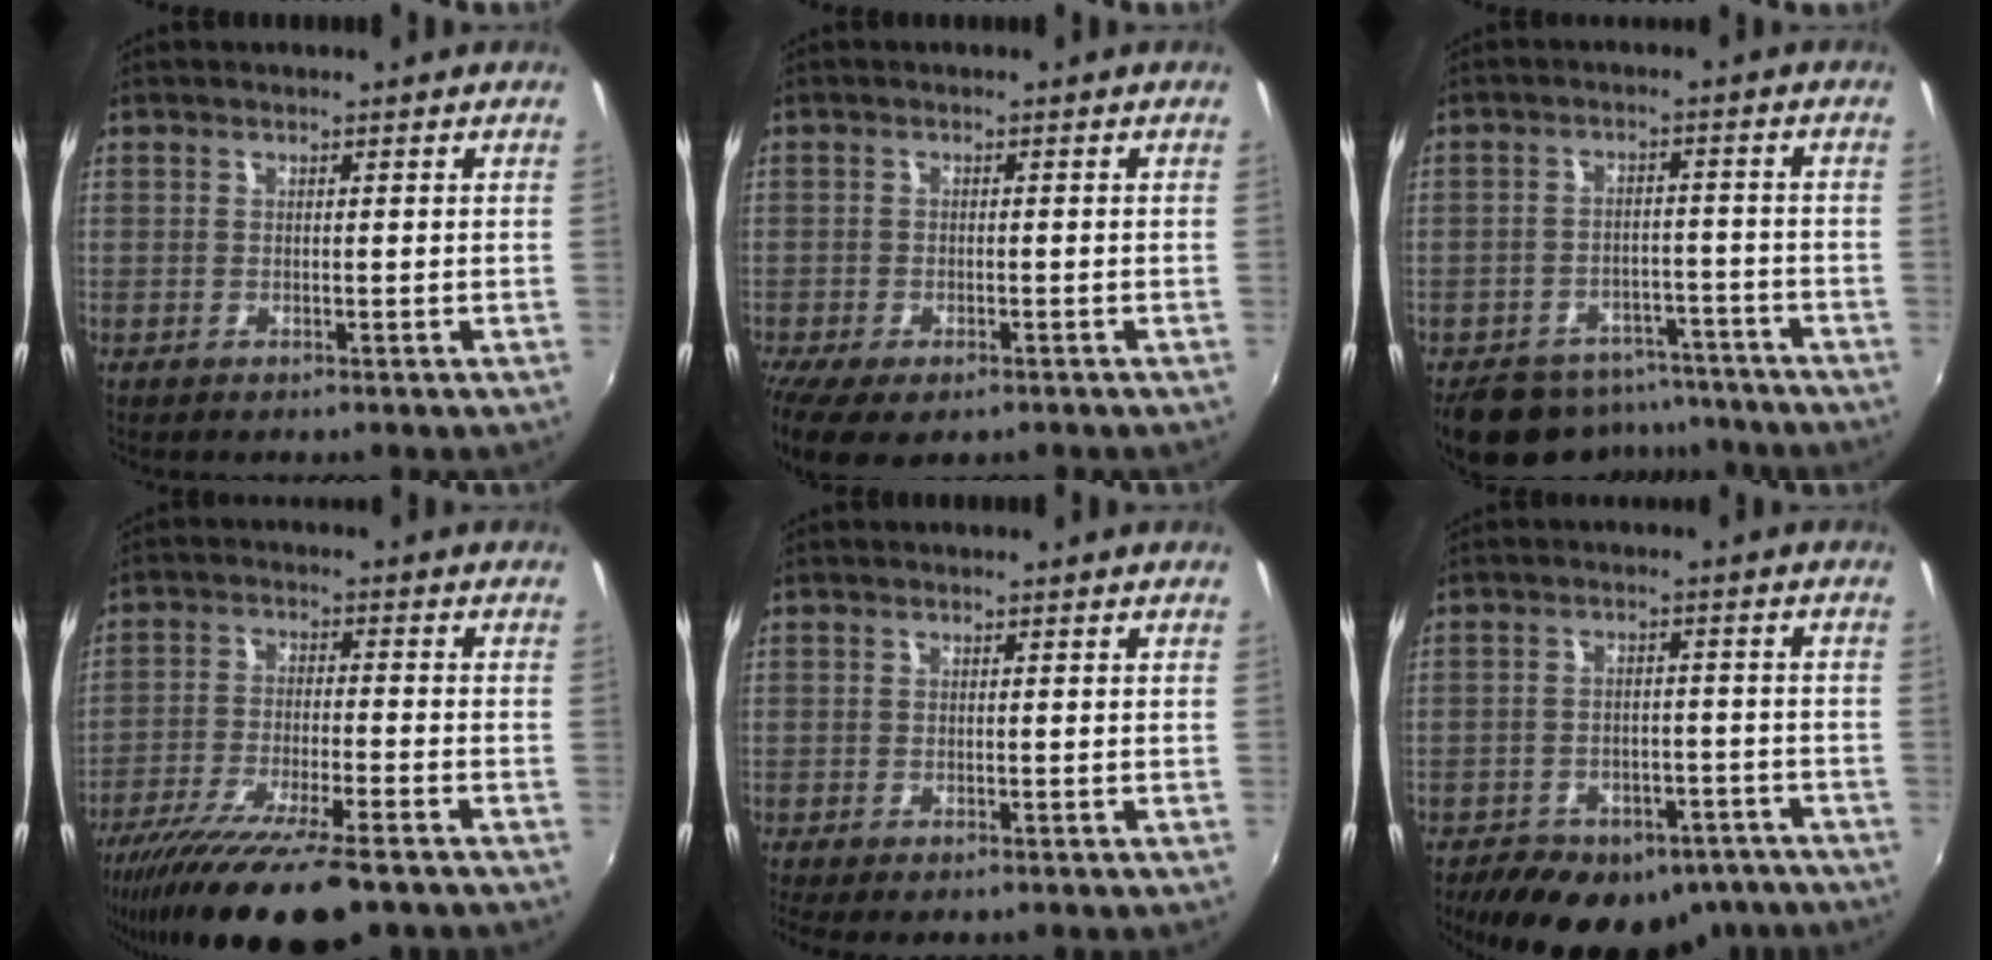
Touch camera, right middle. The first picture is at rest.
{"total": 8.4, "force": [-5.6, 3.5, 5.1], "torque": [-0.124, -0.042, -0.093]}
{"total": 14.8, "force": [-12.0, 7.2, 5.0], "torque": [-0.113, 0.014, -0.159]}
{"total": 16.9, "force": [-13.0, 2.5, 10.6], "torque": [-0.211, -0.051, -0.220]}
{"total": 2.5, "force": [-1.7, 0.8, 1.6], "torque": [-0.031, -0.016, -0.024]}
{"total": 18.7, "force": [-13.6, 10.1, 7.9], "torque": [-0.165, 0.010, -0.161]}